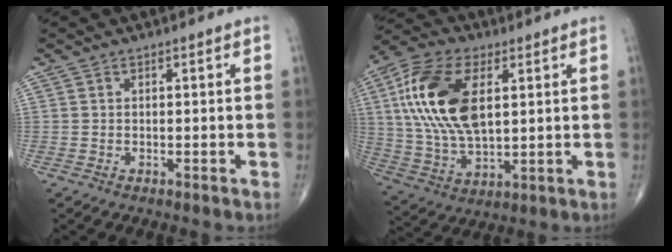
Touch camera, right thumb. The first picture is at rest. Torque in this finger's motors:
{"motor_torque": [1.03, 3.98, 2.13, 0.30, 0.25]}